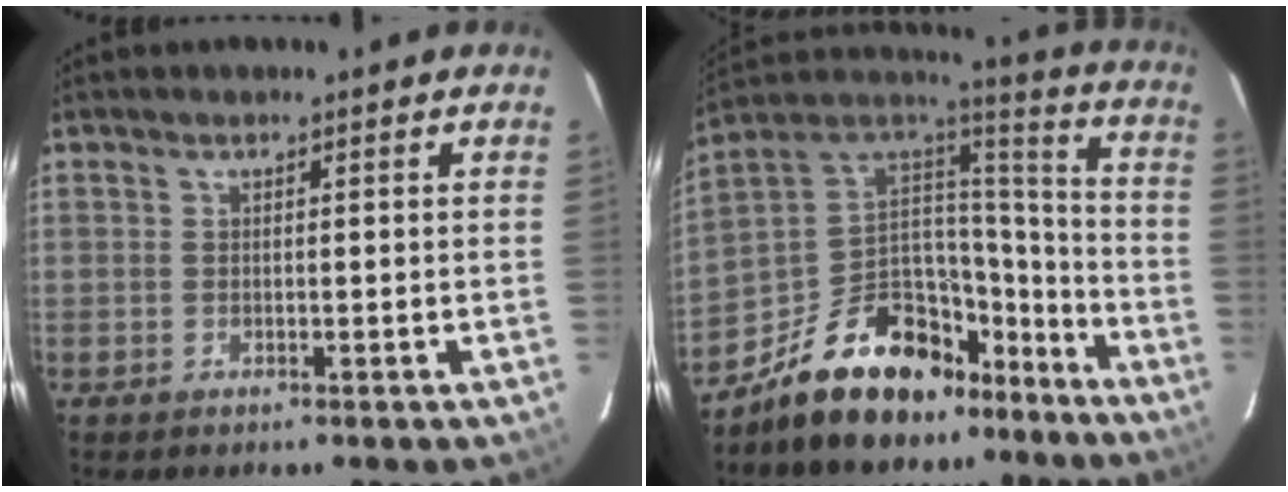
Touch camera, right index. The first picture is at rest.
{"total": 22.2, "force": [-15.2, 11.9, 11.0], "torque": [-0.220, 0.044, -0.228]}